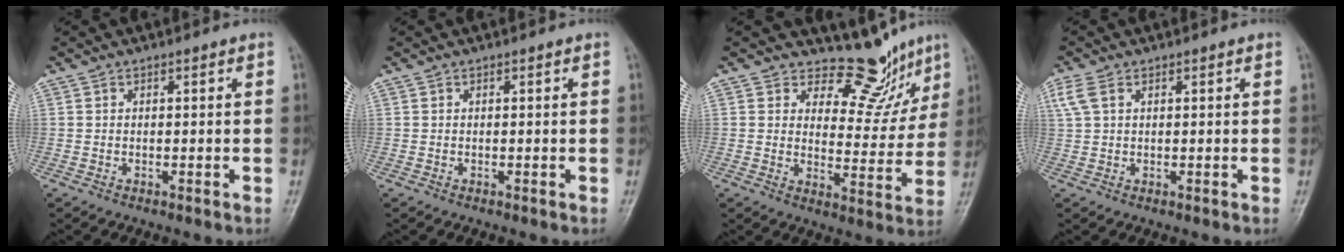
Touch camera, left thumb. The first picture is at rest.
{"total": 0.0}
{"total": 9.9, "force": [8.6, 4.4, 2.2], "torque": [0.012, -0.078, 0.116]}
{"total": 3.5, "force": [1.5, 2.1, 2.4], "torque": [-0.072, 0.015, 0.036]}